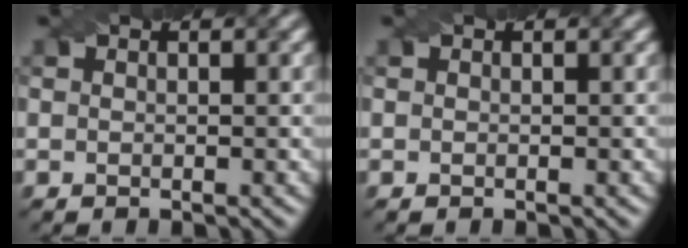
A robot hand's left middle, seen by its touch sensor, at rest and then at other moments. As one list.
[{"total": 0.0}]